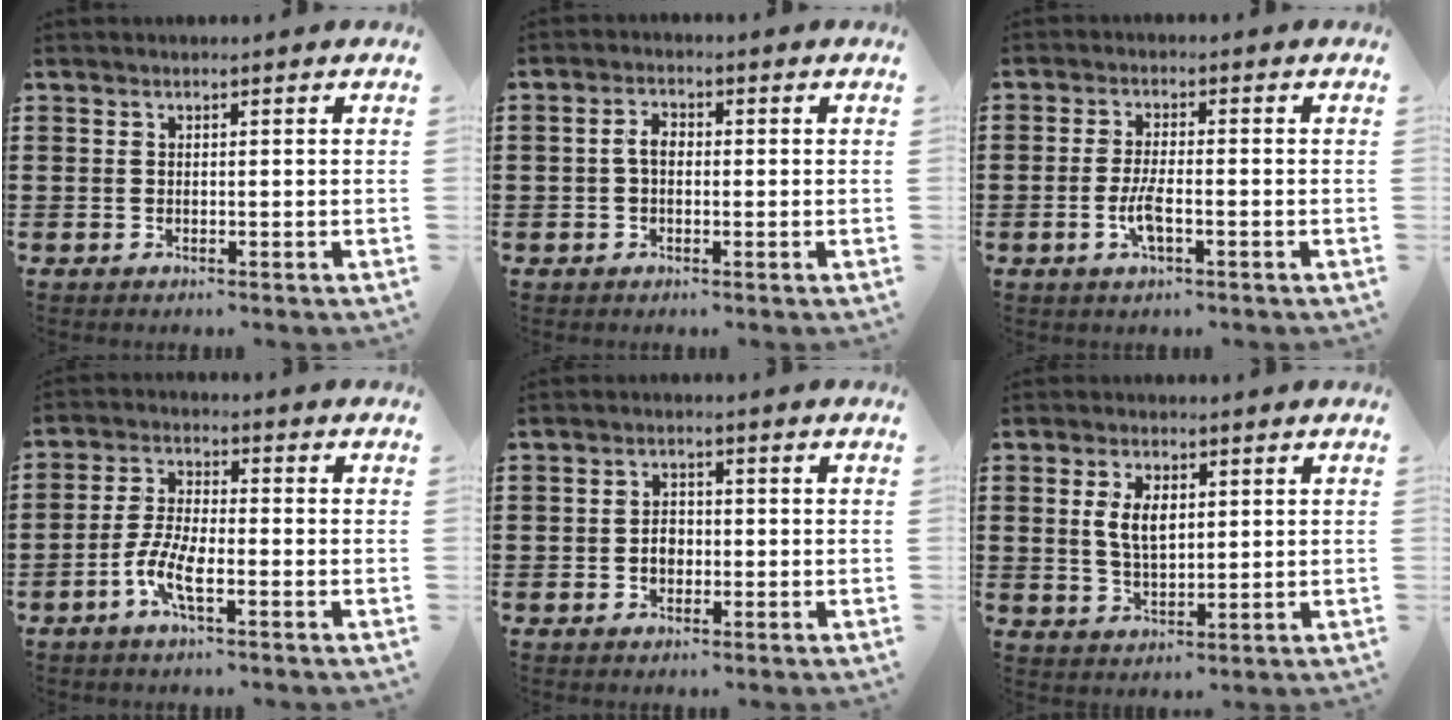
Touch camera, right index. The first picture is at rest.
{"total": 2.9, "force": [-0.2, 1.7, 2.3], "torque": [-0.053, 0.002, -0.007]}
{"total": 4.0, "force": [-1.5, 0.9, 3.6], "torque": [-0.082, -0.004, -0.033]}
{"total": 6.3, "force": [-2.9, 1.8, 5.3], "torque": [-0.127, -0.010, -0.061]}
{"total": 2.4, "force": [-0.4, 1.8, 1.6], "torque": [-0.024, 0.002, -0.012]}
{"total": 5.0, "force": [1.0, 2.7, 4.1], "torque": [-0.085, 0.004, 0.013]}